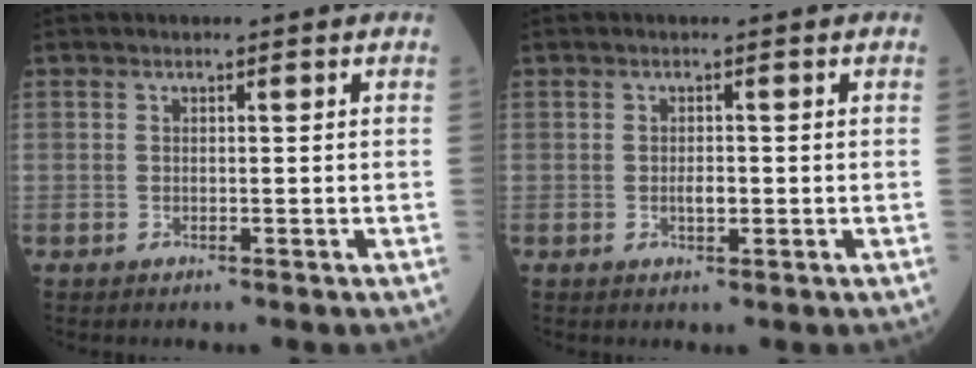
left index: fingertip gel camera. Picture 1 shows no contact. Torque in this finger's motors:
{"motor_torque": [0.42, 0.12, 0.03, 0.01]}